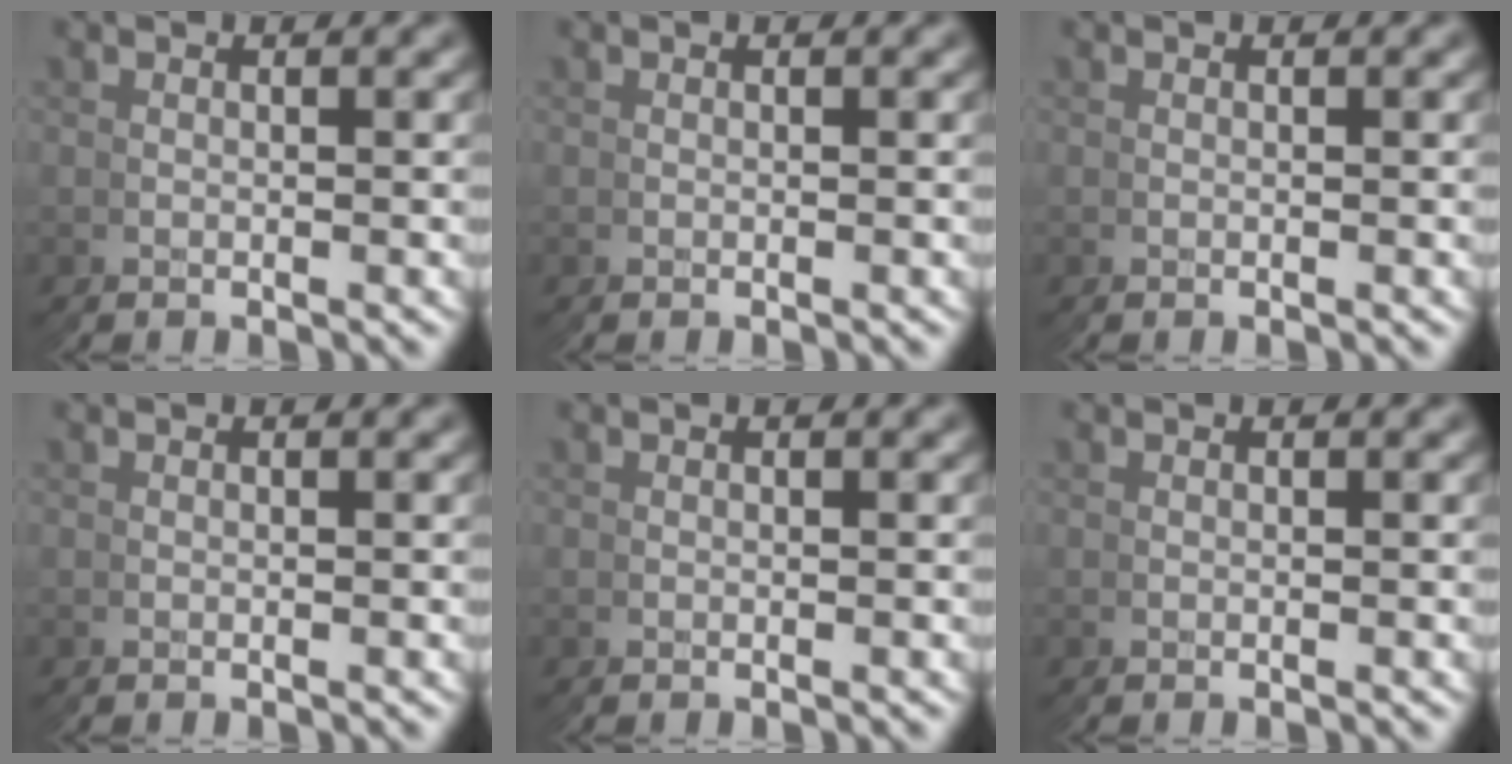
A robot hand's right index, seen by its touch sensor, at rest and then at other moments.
{"total": 0.0}
{"total": 0.0}
{"total": 0.0}
{"total": 0.0}
{"total": 0.0}